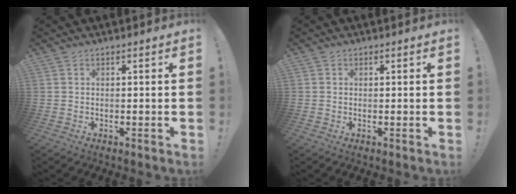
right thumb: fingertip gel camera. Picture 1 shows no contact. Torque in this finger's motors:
{"motor_torque": [-0.26, 0.02, -0.27, -0.12, 0.11]}